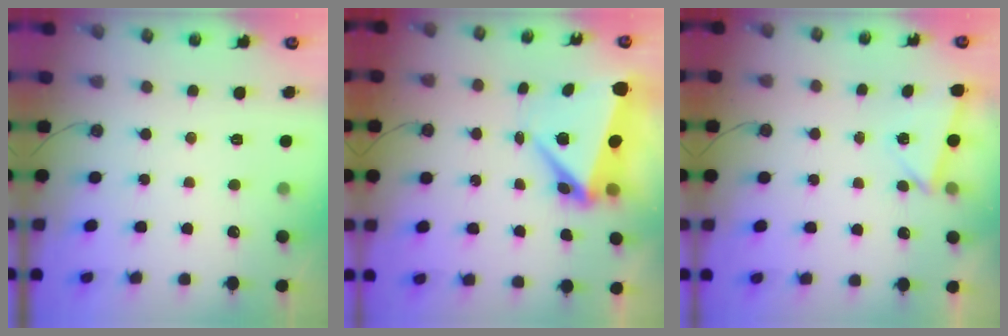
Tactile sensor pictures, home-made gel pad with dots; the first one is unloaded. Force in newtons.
{"total": 9.4, "press": 9.1, "slide": 2.2}
{"total": 2.7, "press": 2.1, "slide": 1.8}